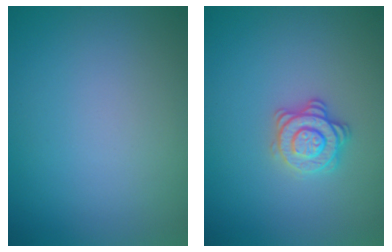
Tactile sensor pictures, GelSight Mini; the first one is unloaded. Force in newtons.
{"total": 2.8, "press": 2.6, "slide": 1.1}